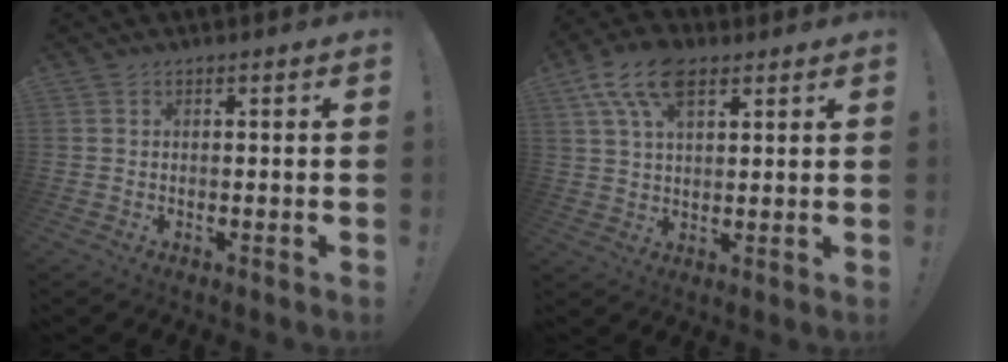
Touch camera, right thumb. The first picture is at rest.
{"total": 12.3, "force": [6.4, 6.6, 8.2], "torque": [-0.154, -0.011, 0.119]}